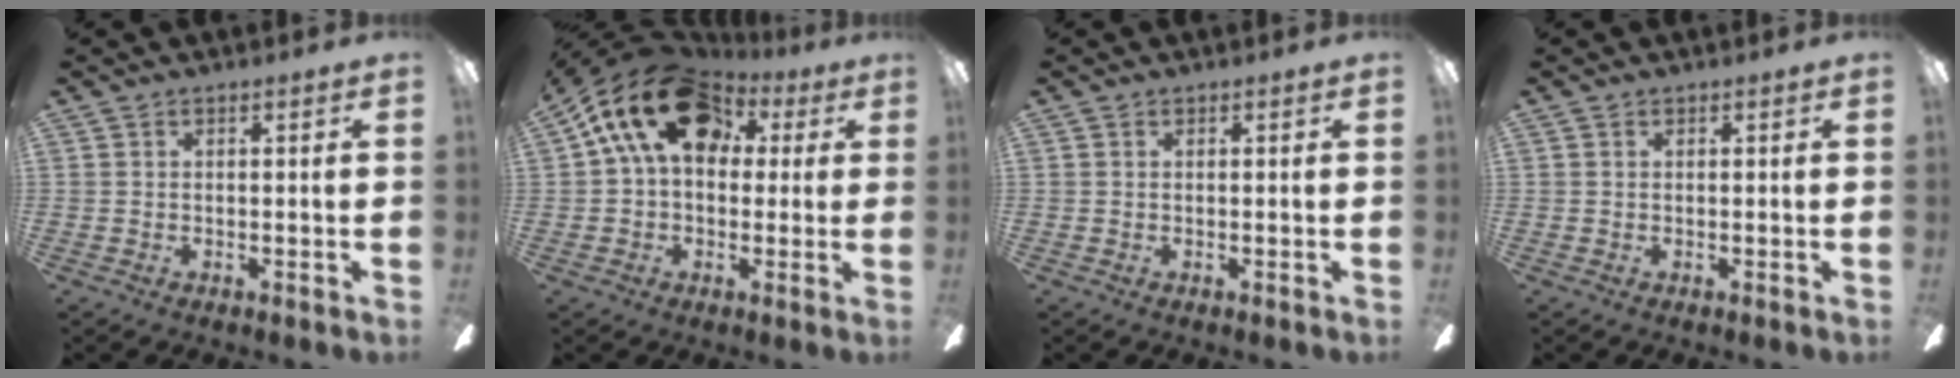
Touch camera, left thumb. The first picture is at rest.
{"total": 17.4, "force": [6.4, 11.6, 11.4], "torque": [-0.207, -0.011, 0.113]}
{"total": 0.0}
{"total": 0.0}